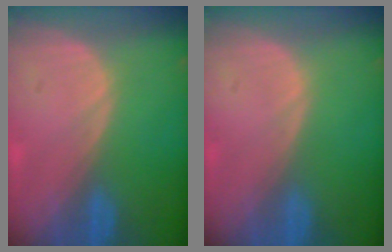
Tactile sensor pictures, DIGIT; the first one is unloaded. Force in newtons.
{"total": 0.0}